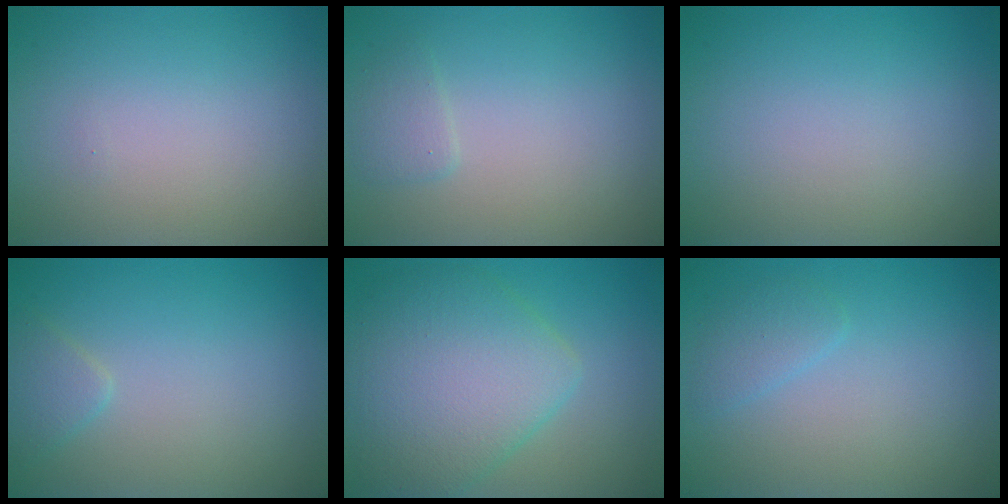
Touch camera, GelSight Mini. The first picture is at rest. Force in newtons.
{"total": 1.1, "press": 1.1, "slide": 0.2}
{"total": 0.0}
{"total": 1.4, "press": 1.4, "slide": 0.1}
{"total": 7.7, "press": 7.7, "slide": 0.2}
{"total": 1.4, "press": 1.4, "slide": 0.1}